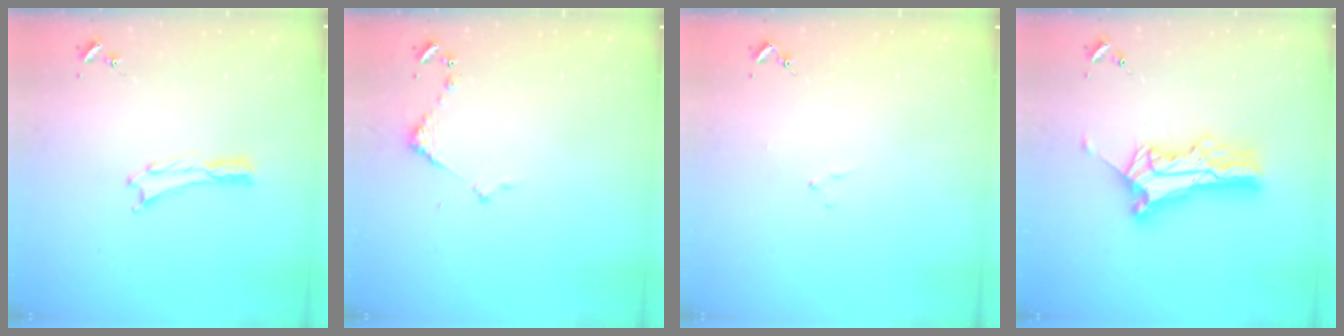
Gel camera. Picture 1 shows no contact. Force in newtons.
{"total": 2.9, "press": 2.9, "slide": 0.3}
{"total": 0.8, "press": 0.8, "slide": 0.2}
{"total": 10.8, "press": 10.8, "slide": 0.9}